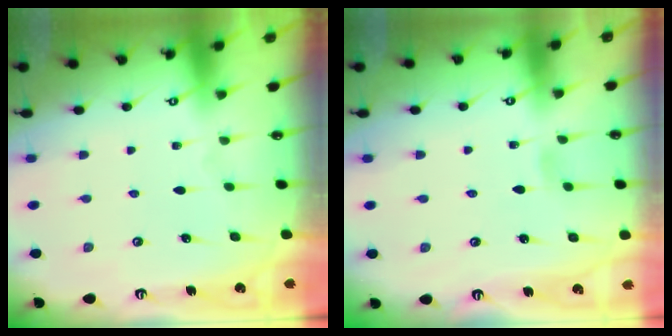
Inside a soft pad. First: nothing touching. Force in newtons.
{"total": 2.9, "press": 2.9, "slide": 0.3}